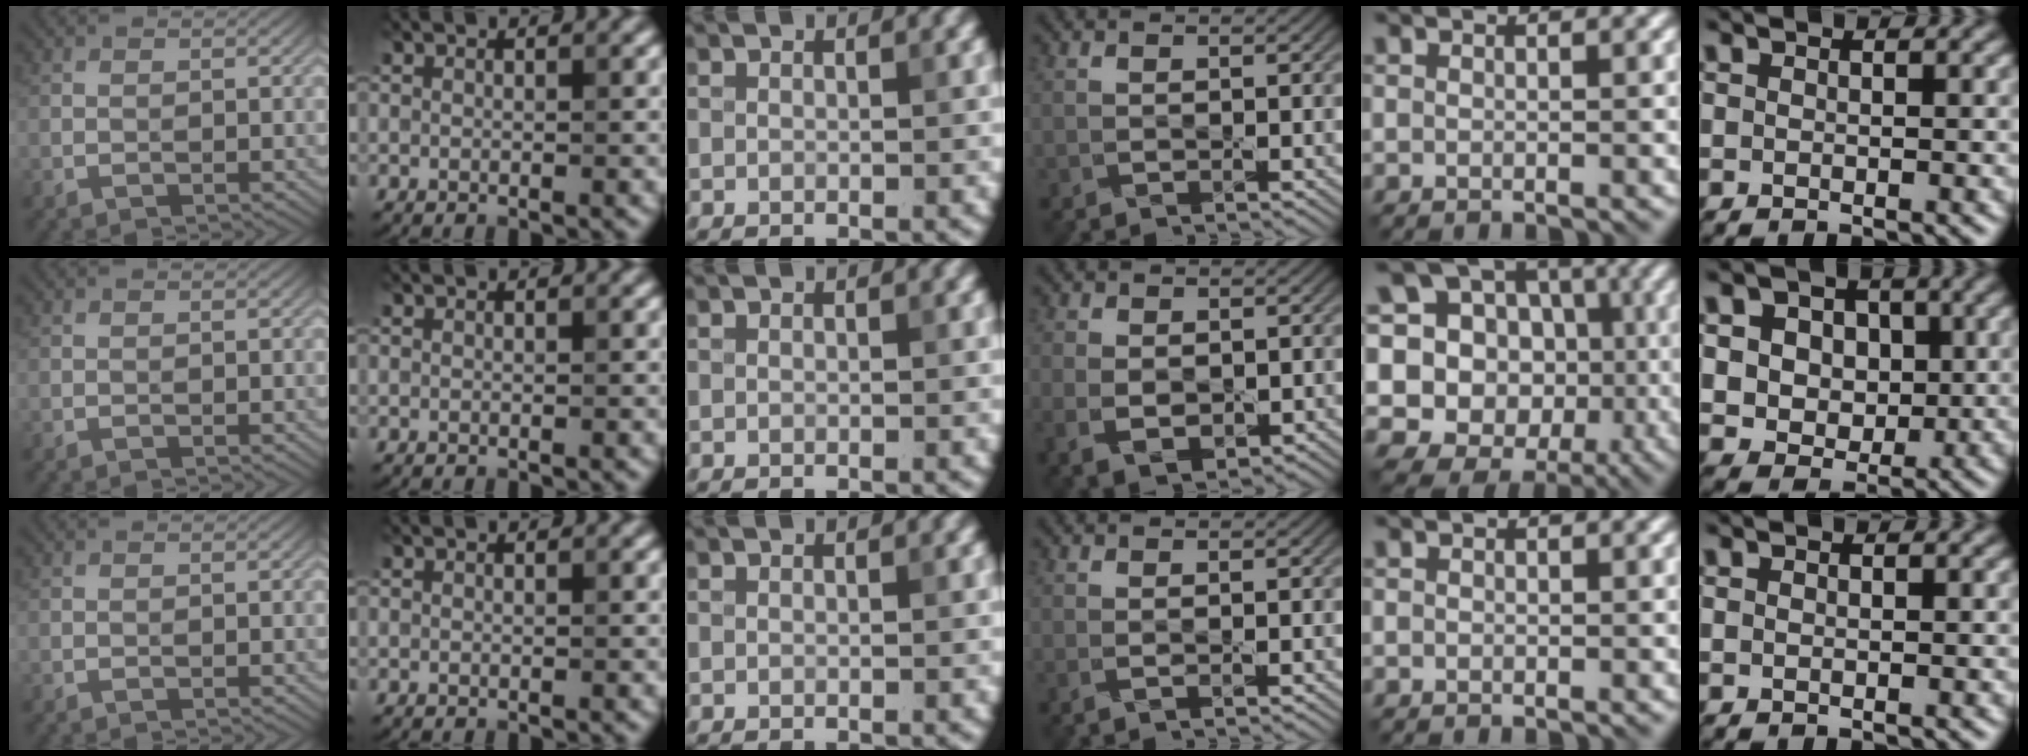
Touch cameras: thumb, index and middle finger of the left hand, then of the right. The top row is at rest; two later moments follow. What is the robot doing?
{"motion": "press", "object": "memory foam"}